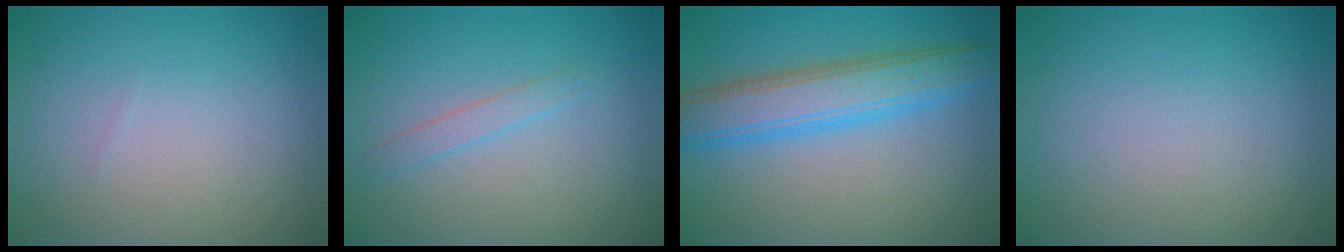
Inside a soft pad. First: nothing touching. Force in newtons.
{"total": 1.2, "press": 1.2, "slide": 0.1}
{"total": 6.1, "press": 6.1, "slide": 0.0}
{"total": 0.0}